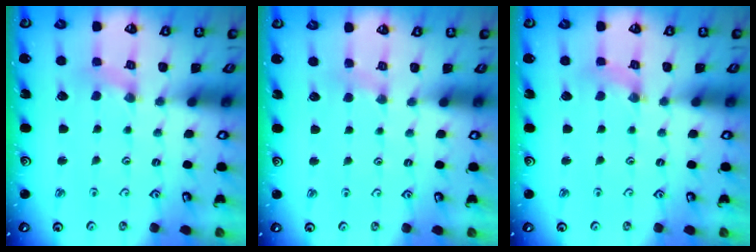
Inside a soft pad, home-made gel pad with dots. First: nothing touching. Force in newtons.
{"total": 2.2, "press": 2.2, "slide": 0.4}
{"total": 1.5, "press": 1.4, "slide": 0.2}